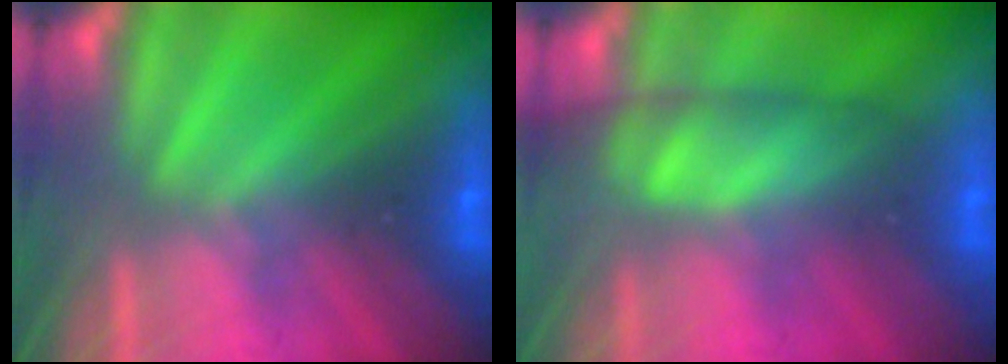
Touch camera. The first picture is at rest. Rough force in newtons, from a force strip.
{"total": 4.9}